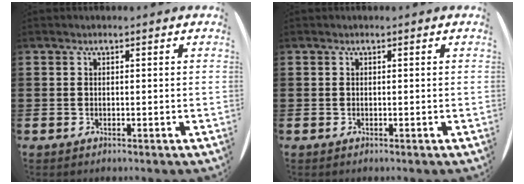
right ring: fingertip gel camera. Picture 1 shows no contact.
{"total": 0.0}